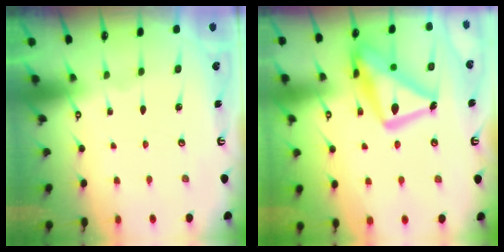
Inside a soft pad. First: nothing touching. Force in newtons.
{"total": 20.5, "press": 20.4, "slide": 1.5}